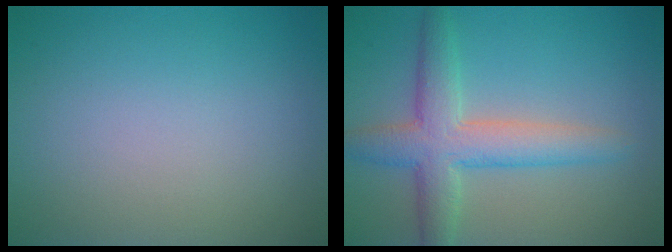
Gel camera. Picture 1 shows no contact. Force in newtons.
{"total": 5.4, "press": 5.4, "slide": 0.1}